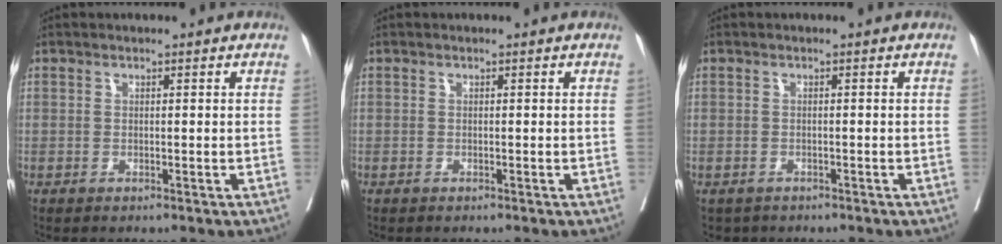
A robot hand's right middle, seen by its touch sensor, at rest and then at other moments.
{"total": 0.0}
{"total": 2.3, "force": [-1.8, 1.4, 0.0], "torque": [-0.004, 0.001, -0.029]}